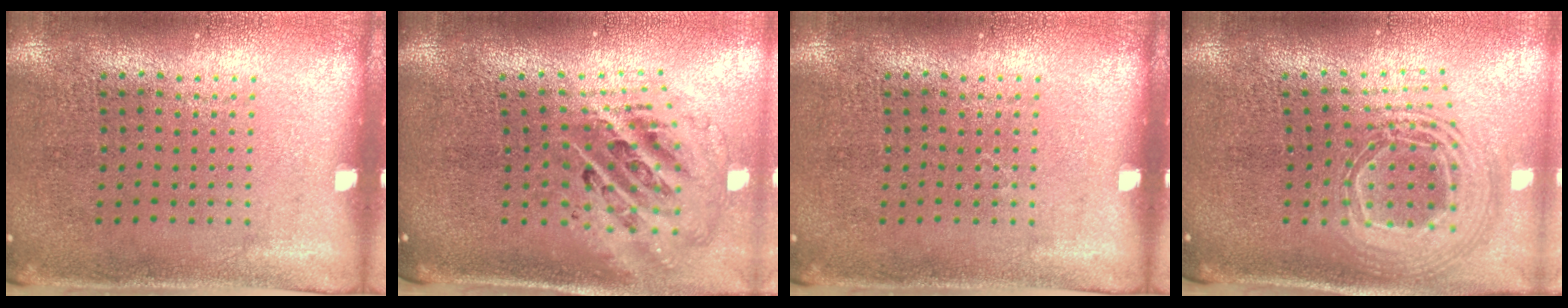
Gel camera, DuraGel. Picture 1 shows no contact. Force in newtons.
{"total": 2.8, "press": 1.9, "slide": 2.1}
{"total": 0.0}
{"total": 2.5, "press": 1.8, "slide": 1.6}